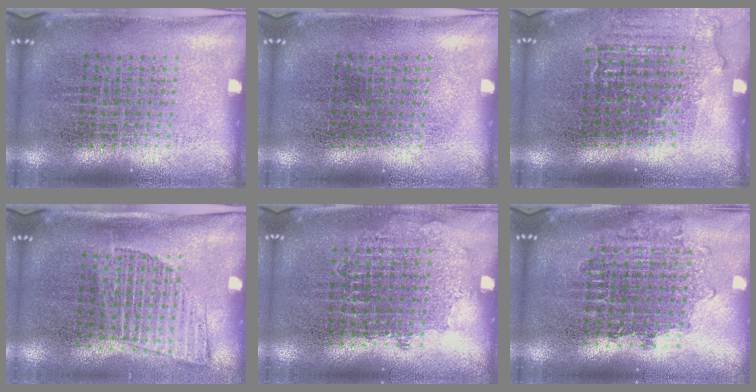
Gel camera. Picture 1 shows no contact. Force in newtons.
{"total": 0.0}
{"total": 1.1, "press": 1.1, "slide": 0.2}
{"total": 1.3, "press": 1.0, "slide": 0.8}
{"total": 0.8, "press": 0.8, "slide": 0.4}
{"total": 1.7, "press": 1.4, "slide": 1.0}